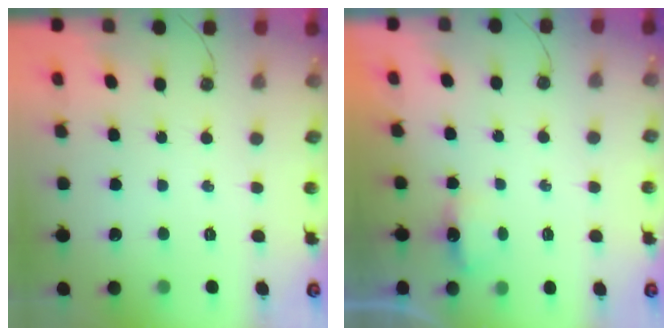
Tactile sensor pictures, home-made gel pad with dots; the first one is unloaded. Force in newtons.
{"total": 3.3, "press": 3.2, "slide": 0.6}